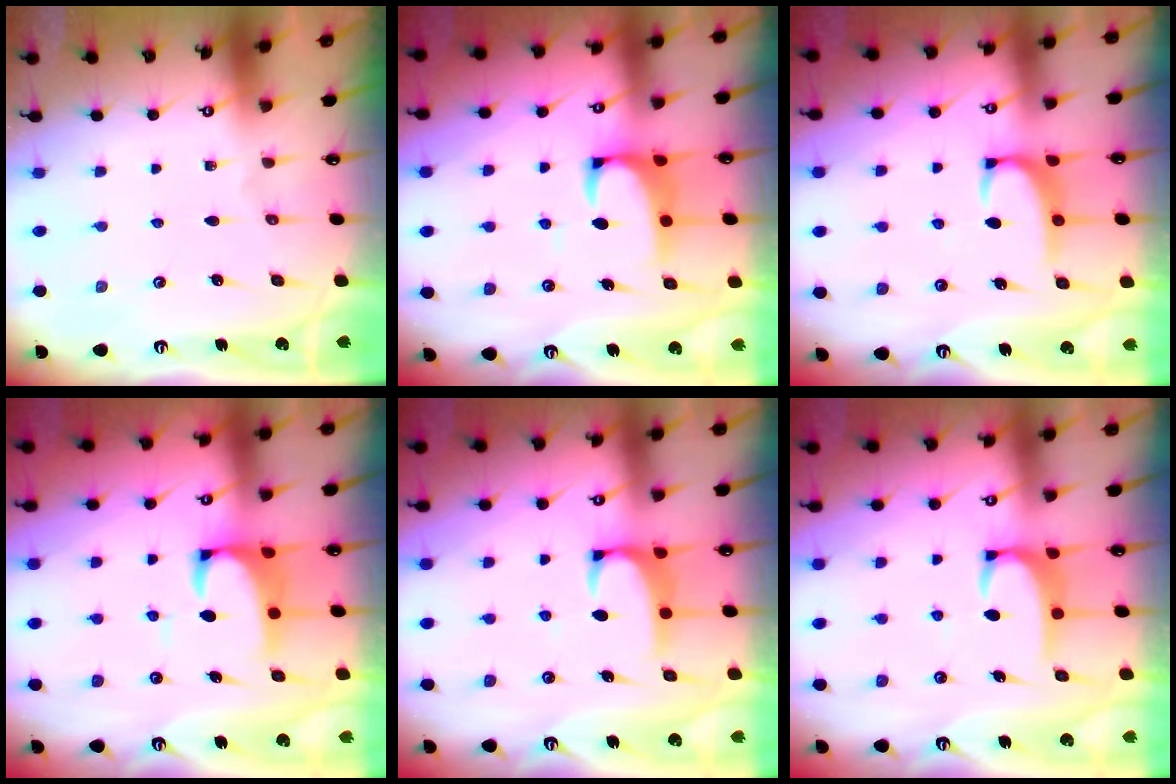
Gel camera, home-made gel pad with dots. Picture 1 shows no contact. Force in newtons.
{"total": 2.4, "press": 2.2, "slide": 1.0}
{"total": 2.2, "press": 2.1, "slide": 0.7}
{"total": 3.4, "press": 3.2, "slide": 1.2}
{"total": 1.8, "press": 1.7, "slide": 0.6}
{"total": 3.3, "press": 3.3, "slide": 0.3}